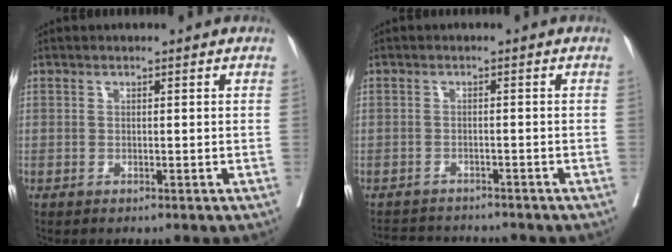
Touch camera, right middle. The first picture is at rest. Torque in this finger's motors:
{"motor_torque": [-0.09, -0.24, -0.22, -0.06]}